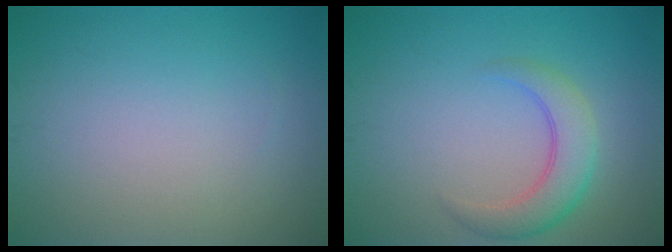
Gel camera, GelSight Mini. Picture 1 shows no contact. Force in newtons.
{"total": 3.8, "press": 3.8, "slide": 0.1}